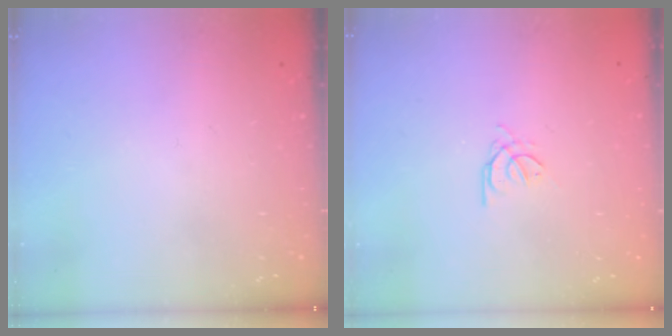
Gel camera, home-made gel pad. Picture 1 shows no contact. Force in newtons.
{"total": 1.2, "press": 1.1, "slide": 0.4}